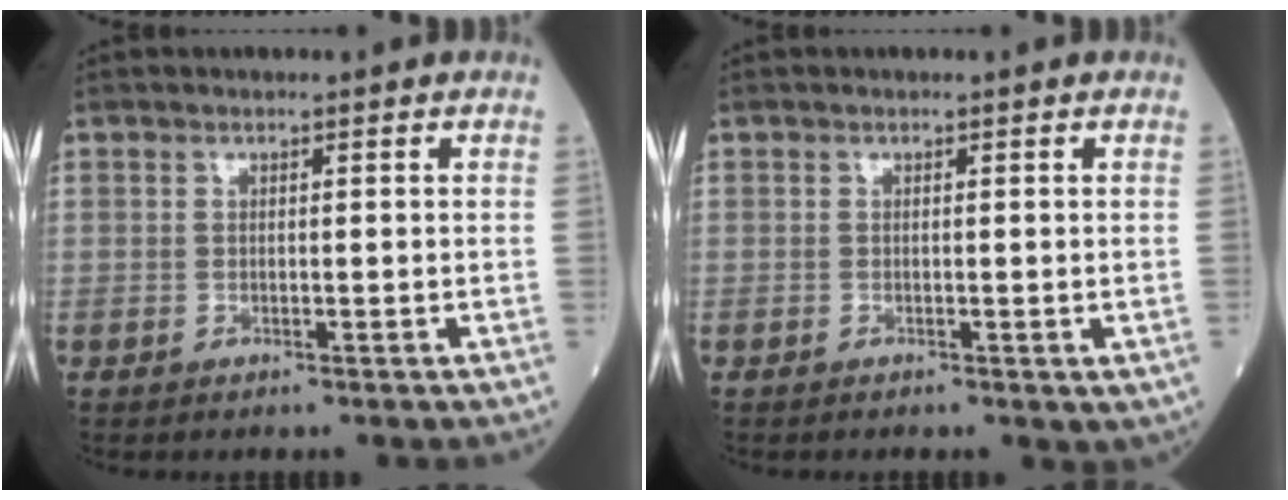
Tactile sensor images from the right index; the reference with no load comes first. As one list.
[{"total": 1.2, "force": [-0.3, 0.6, 1.0], "torque": [-0.012, -0.002, -0.002]}]